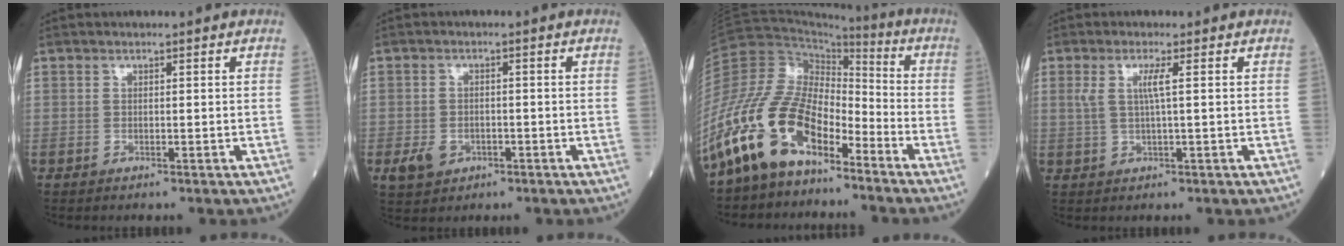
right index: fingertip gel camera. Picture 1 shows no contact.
{"total": 3.9, "force": [-1.7, 2.9, 1.9], "torque": [-0.035, -0.001, -0.020]}
{"total": 15.6, "force": [-10.4, 7.0, 9.2], "torque": [-0.202, 0.026, -0.202]}
{"total": 3.0, "force": [0.8, -0.2, 2.9], "torque": [-0.066, 0.004, 0.016]}